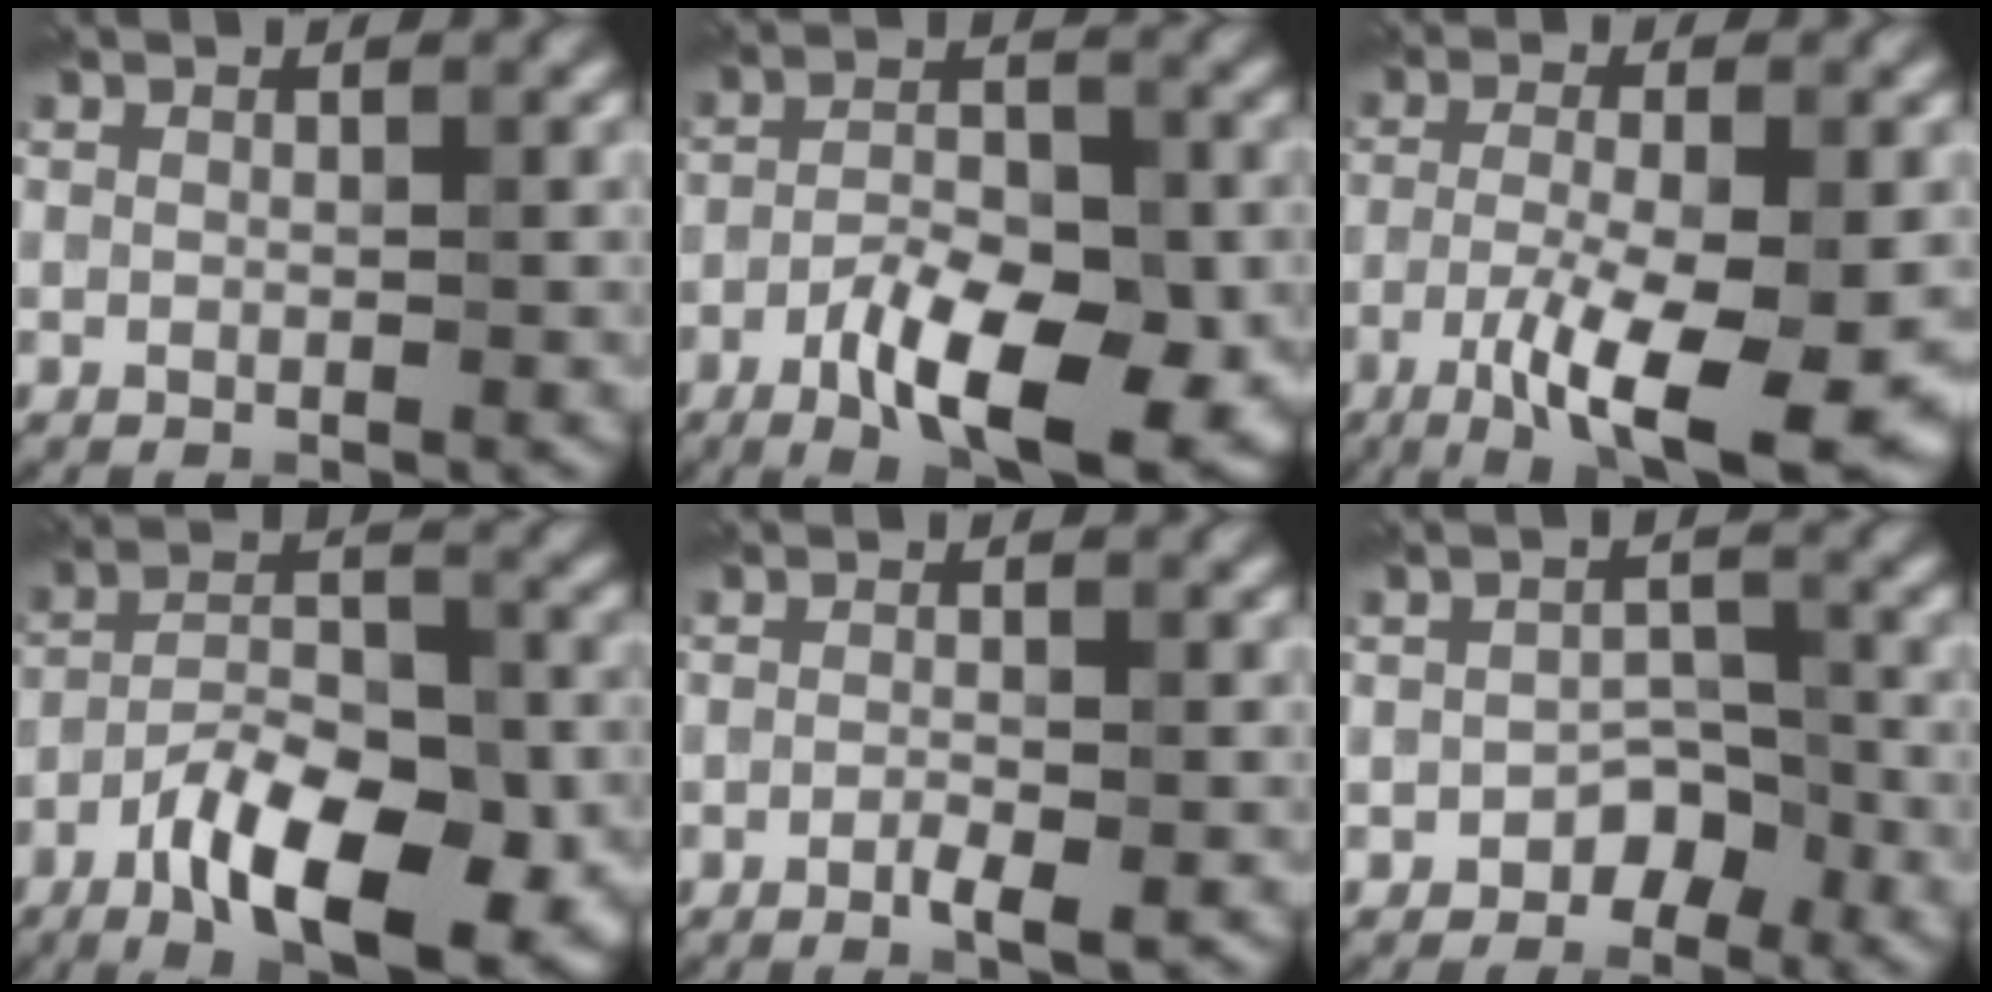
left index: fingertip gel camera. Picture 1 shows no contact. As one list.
[{"total": 8.8, "force": [-4.2, 3.3, 7.0], "torque": [-0.112, 0.002, -0.070]}, {"total": 10.1, "force": [-3.9, 2.6, 9.0], "torque": [-0.155, -0.017, -0.063]}, {"total": 10.5, "force": [-5.7, 3.9, 7.9], "torque": [-0.127, 0.004, -0.102]}, {"total": 1.8, "force": [-0.8, 0.4, 1.6], "torque": [-0.028, -0.003, -0.015]}, {"total": 2.5, "force": [-1.6, 1.6, 1.1], "torque": [-0.010, 0.009, -0.027]}]